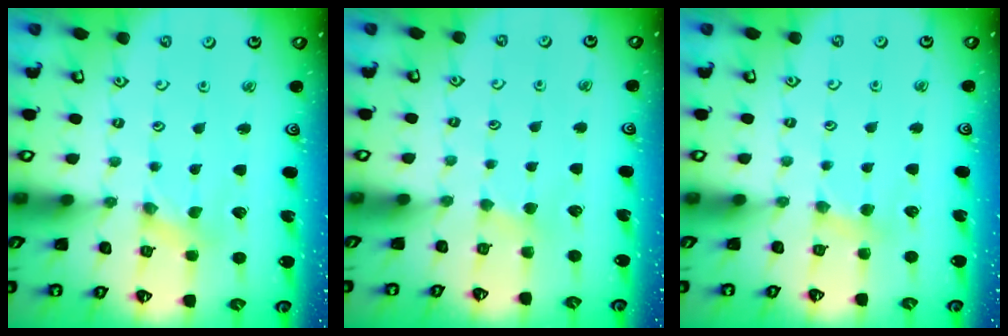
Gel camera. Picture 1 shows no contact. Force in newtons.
{"total": 2.1, "press": 2.1, "slide": 0.4}
{"total": 3.4, "press": 3.3, "slide": 0.5}